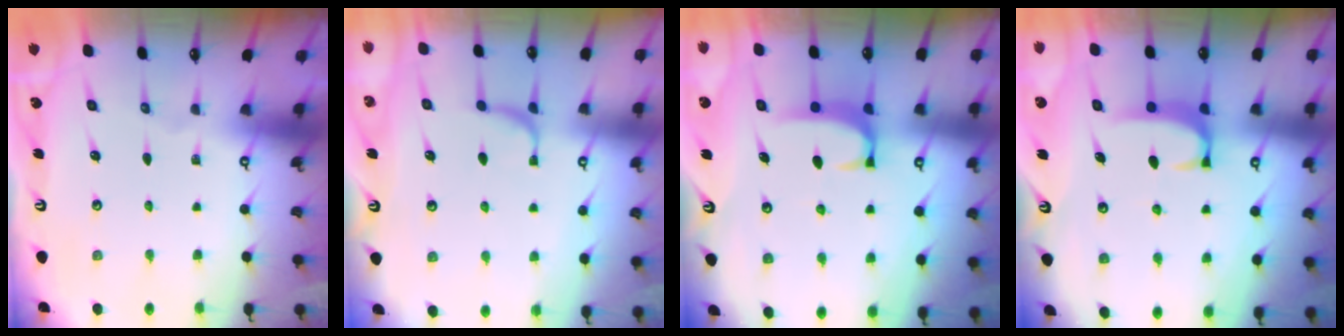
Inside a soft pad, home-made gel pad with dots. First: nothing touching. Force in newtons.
{"total": 2.4, "press": 2.4, "slide": 0.4}
{"total": 1.7, "press": 1.6, "slide": 0.5}
{"total": 1.7, "press": 1.6, "slide": 0.5}